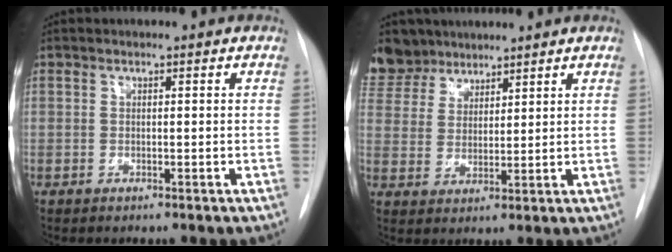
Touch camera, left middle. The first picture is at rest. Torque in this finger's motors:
{"motor_torque": [1.08, -1.06, 1.05, 0.07]}